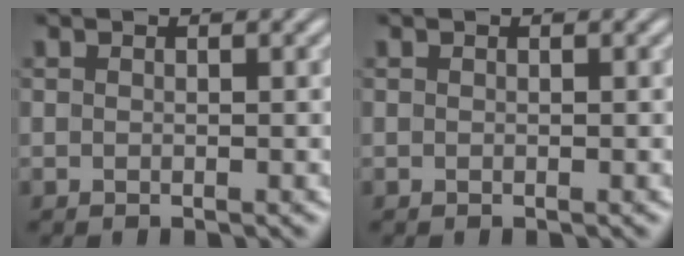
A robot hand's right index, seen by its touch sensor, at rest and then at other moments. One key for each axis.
{"total": 0.0}